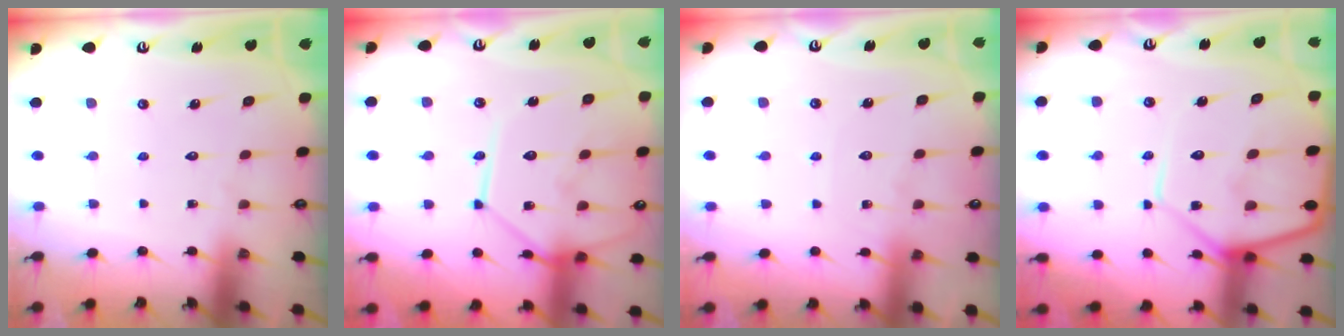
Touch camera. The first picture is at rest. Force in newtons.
{"total": 15.0, "press": 14.8, "slide": 1.9}
{"total": 4.4, "press": 4.4, "slide": 0.7}
{"total": 12.6, "press": 12.5, "slide": 1.1}